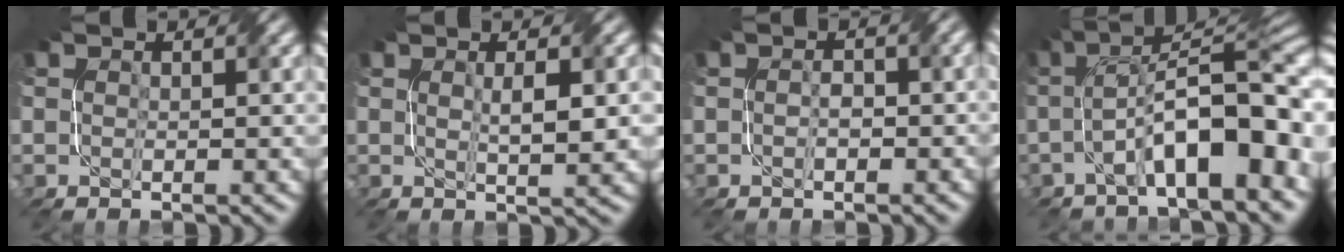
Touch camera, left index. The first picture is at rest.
{"total": 2.9, "force": [0.3, 0.5, 2.8], "torque": [-0.049, -0.002, 0.010]}
{"total": 1.4, "force": [-0.4, 0.8, 1.1], "torque": [-0.018, 0.000, -0.007]}
{"total": 10.9, "force": [-3.1, 3.3, 9.9], "torque": [-0.152, 0.019, -0.046]}